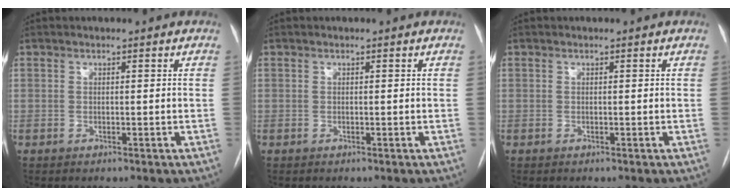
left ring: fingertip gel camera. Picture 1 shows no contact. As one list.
[{"total": 0.0}, {"total": 0.0}]